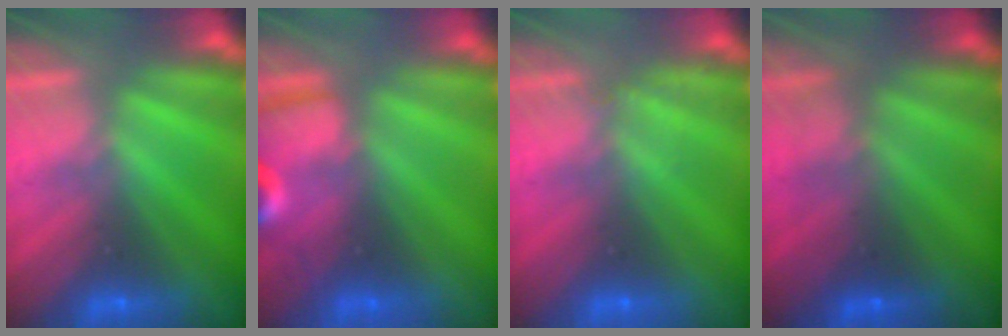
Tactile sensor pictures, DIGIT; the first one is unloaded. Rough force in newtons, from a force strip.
{"total": 6.3}
{"total": 2.1}
{"total": 2.8}